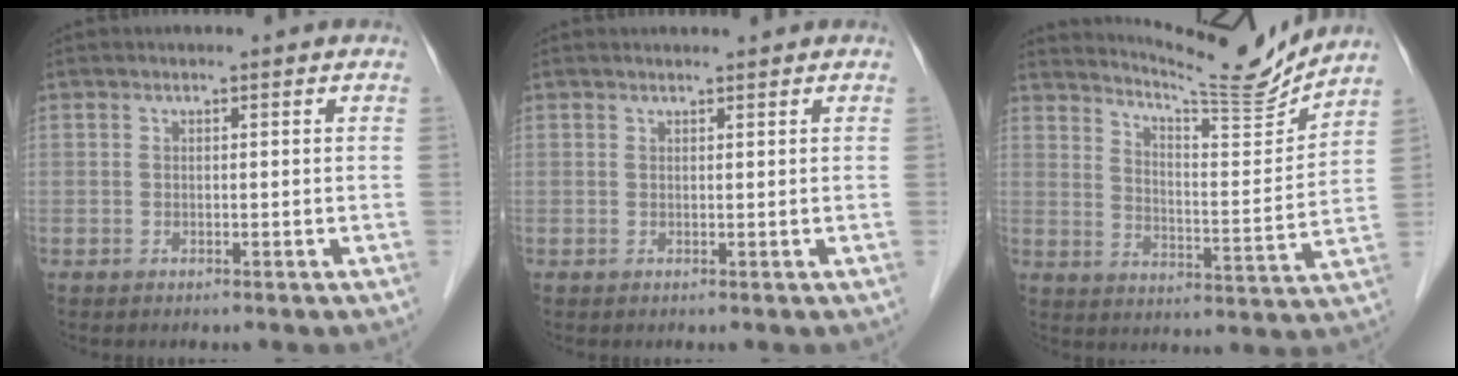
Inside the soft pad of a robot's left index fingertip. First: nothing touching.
{"total": 1.4, "force": [1.4, 0.0, 0.3], "torque": [-0.005, 0.010, 0.025]}
{"total": 12.8, "force": [12.5, -1.1, 2.3], "torque": [-0.050, -0.040, 0.188]}